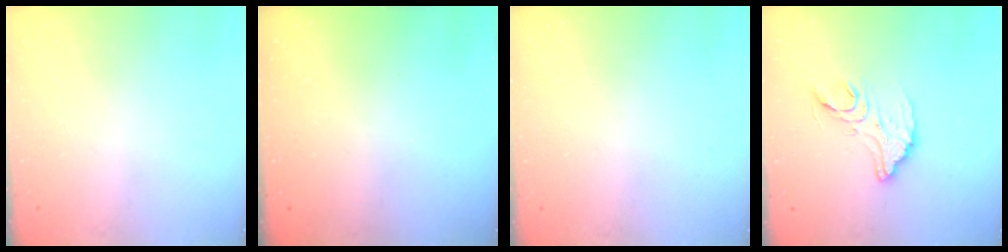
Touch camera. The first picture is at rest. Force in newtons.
{"total": 3.2, "press": 3.2, "slide": 0.1}
{"total": 3.2, "press": 3.2, "slide": 0.1}
{"total": 13.1, "press": 13.1, "slide": 0.8}